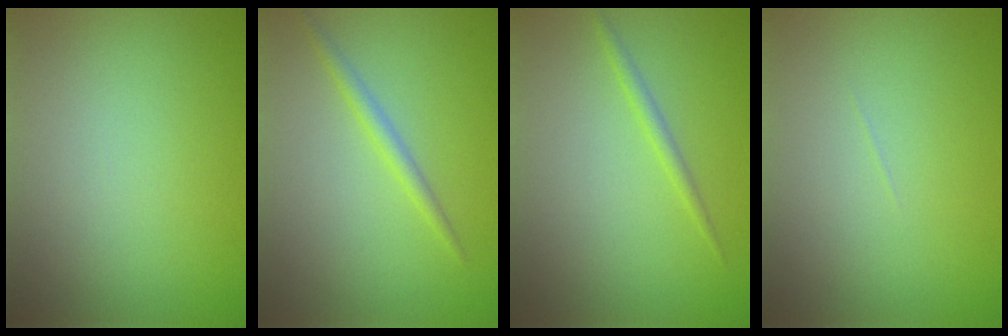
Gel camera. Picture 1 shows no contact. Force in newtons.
{"total": 1.5, "press": 1.5, "slide": 0.1}
{"total": 1.1, "press": 1.1, "slide": 0.1}
{"total": 0.0}